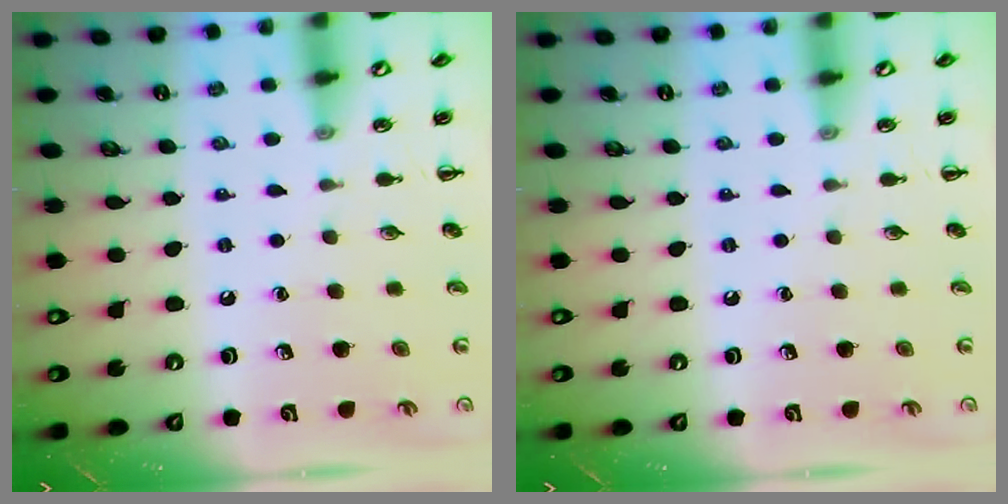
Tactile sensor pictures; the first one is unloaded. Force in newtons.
{"total": 0.0}